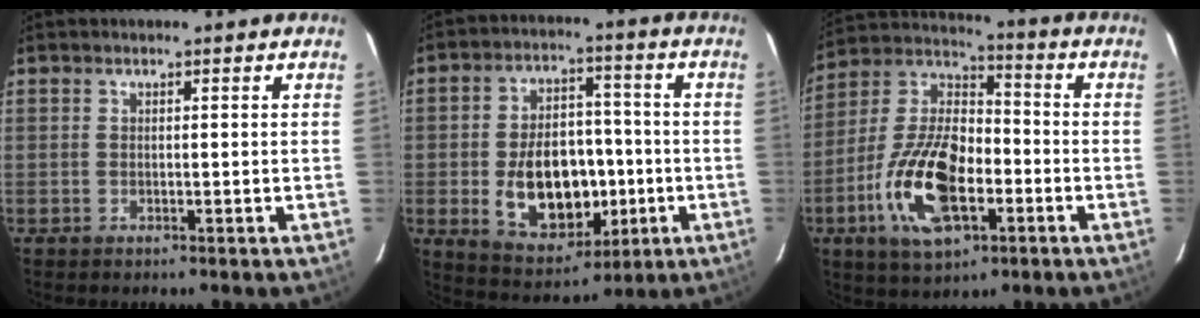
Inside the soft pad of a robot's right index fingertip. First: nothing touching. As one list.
[{"total": 16.0, "force": [-3.2, 10.2, 11.9], "torque": [-0.227, 0.013, -0.025]}, {"total": 18.7, "force": [-6.5, 9.4, 14.9], "torque": [-0.309, 0.000, -0.116]}]